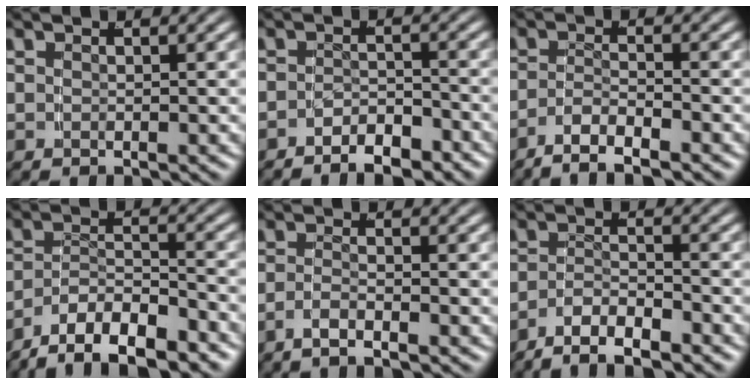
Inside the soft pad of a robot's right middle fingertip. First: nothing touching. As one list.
[{"total": 3.6, "force": [-3.4, 0.6, 0.8], "torque": [-0.005, -0.004, -0.058]}, {"total": 3.8, "force": [-3.3, 0.7, 1.8], "torque": [-0.036, -0.010, -0.051]}, {"total": 8.0, "force": [-6.4, 3.7, 3.1], "torque": [-0.054, -0.016, -0.104]}, {"total": 2.1, "force": [-1.8, -0.4, 1.0], "torque": [-0.022, -0.005, -0.031]}, {"total": 4.4, "force": [-3.9, 1.2, 1.7], "torque": [-0.030, -0.009, -0.063]}]